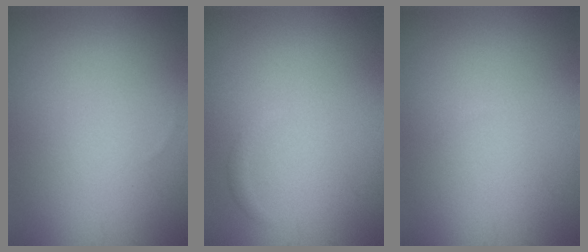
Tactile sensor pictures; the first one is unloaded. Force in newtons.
{"total": 0.7, "press": 0.7, "slide": 0.0}
{"total": 0.0}